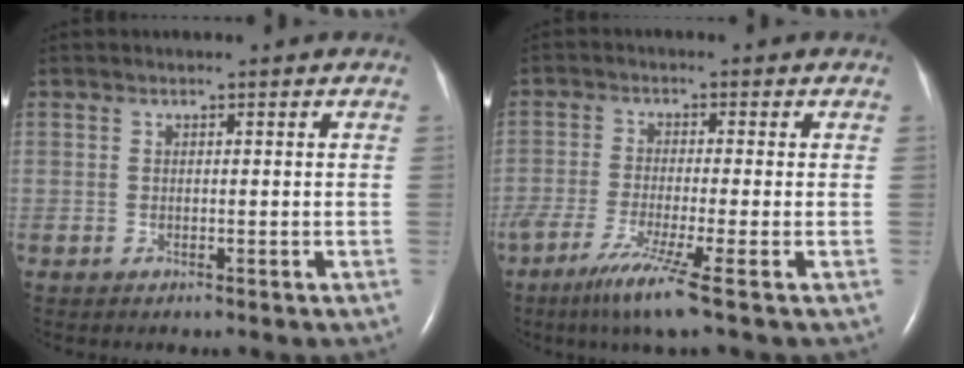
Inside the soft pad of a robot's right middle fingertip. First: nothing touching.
{"total": 7.7, "force": [-4.6, -1.0, 6.1], "torque": [-0.112, -0.026, -0.085]}